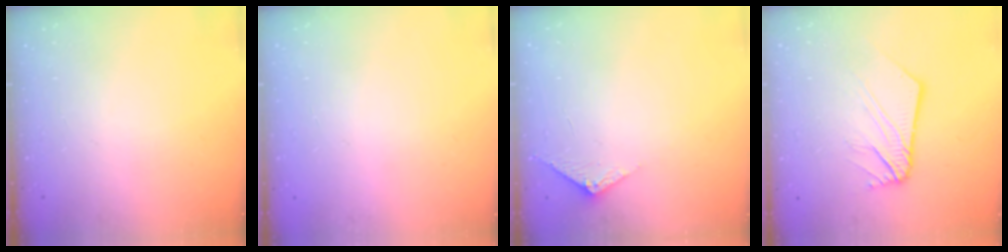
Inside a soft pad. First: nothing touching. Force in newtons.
{"total": 0.0}
{"total": 3.9, "press": 3.9, "slide": 0.2}
{"total": 11.3, "press": 11.3, "slide": 1.4}